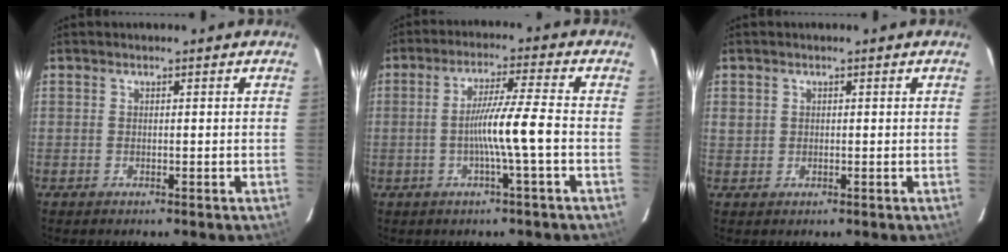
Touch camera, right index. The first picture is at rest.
{"total": 7.4, "force": [-1.6, -1.2, 7.1], "torque": [-0.132, 0.004, -0.029]}
{"total": 1.4, "force": [0.5, 1.3, 0.5], "torque": [-0.008, 0.006, 0.011]}